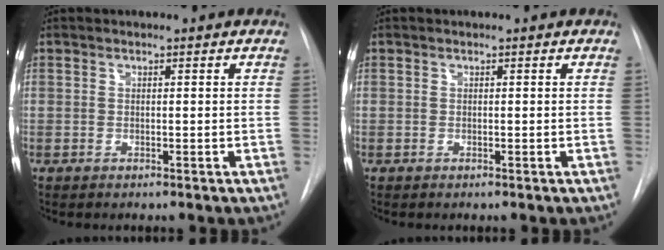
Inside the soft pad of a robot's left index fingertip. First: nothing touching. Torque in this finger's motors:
{"motor_torque": [0.00, 0.00, 0.00, 0.00]}